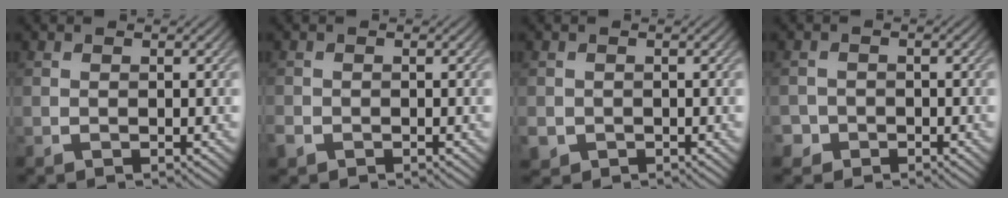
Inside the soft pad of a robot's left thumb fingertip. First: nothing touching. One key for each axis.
{"total": 1.4, "fx": -0.9, "fy": 1.0, "fz": 0.4, "tx": -0.010, "ty": -0.006, "tz": -0.023}
{"total": 1.7, "fx": -0.6, "fy": 1.6, "fz": 0.3, "tx": -0.008, "ty": -0.011, "tz": -0.013}
{"total": 2.1, "fx": -1.1, "fy": 1.7, "fz": 0.1, "tx": 0.005, "ty": 0.001, "tz": -0.023}